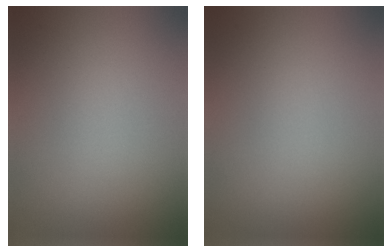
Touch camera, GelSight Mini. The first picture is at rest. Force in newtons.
{"total": 0.0}